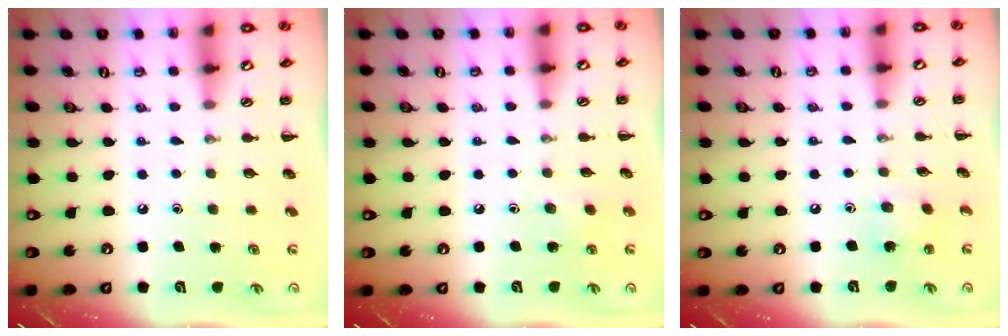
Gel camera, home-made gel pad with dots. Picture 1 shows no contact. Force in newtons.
{"total": 5.8, "press": 5.7, "slide": 1.3}
{"total": 4.6, "press": 4.5, "slide": 1.1}